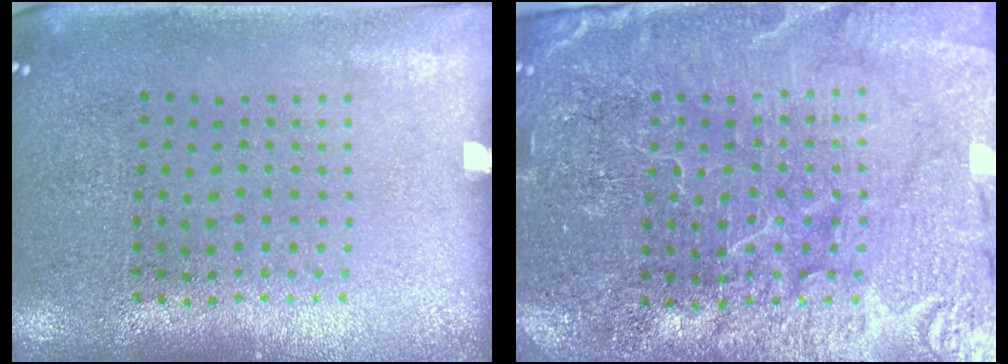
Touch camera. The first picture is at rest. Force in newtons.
{"total": 4.1, "press": 4.0, "slide": 1.2}